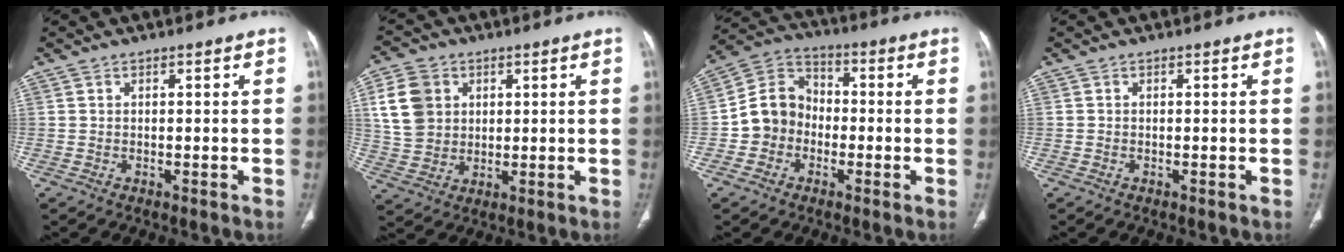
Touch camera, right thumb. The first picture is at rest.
{"total": 10.6, "force": [3.1, 8.7, 5.2], "torque": [-0.081, -0.002, 0.064]}
{"total": 9.6, "force": [-2.2, 8.4, 4.1], "torque": [-0.050, 0.037, -0.055]}
{"total": 0.0}